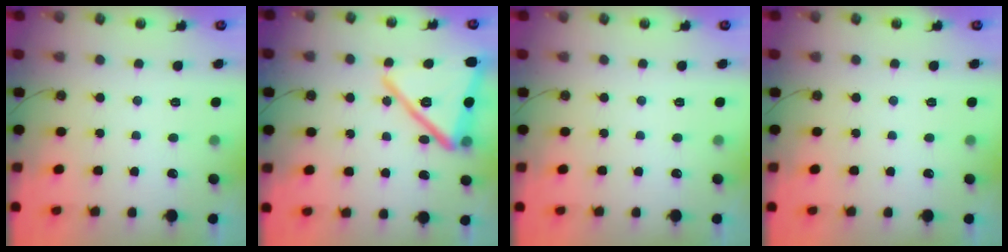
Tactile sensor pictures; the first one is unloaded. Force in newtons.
{"total": 21.8, "press": 20.7, "slide": 6.8}
{"total": 0.0}
{"total": 0.0}